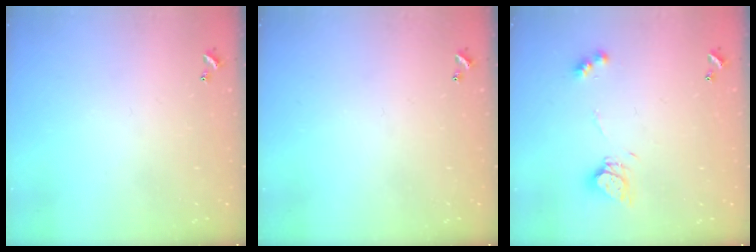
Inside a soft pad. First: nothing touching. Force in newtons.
{"total": 0.0}
{"total": 10.2, "press": 10.1, "slide": 0.8}